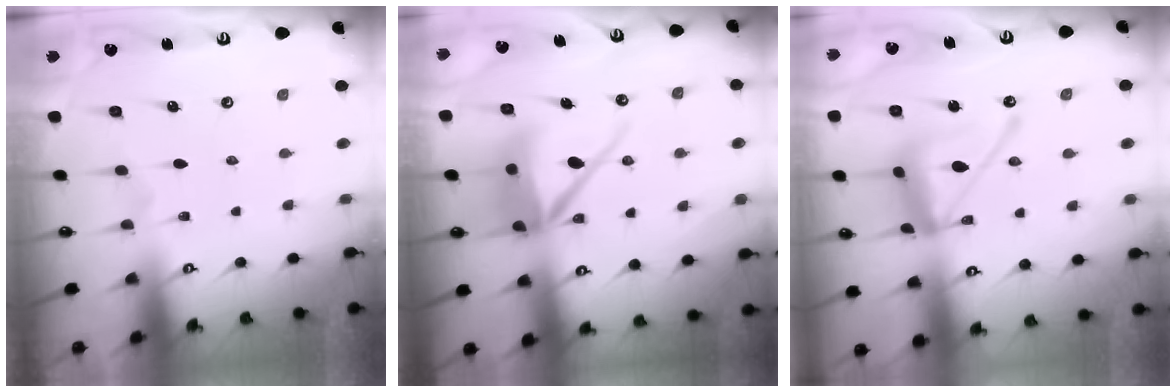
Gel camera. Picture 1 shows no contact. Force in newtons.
{"total": 12.4, "press": 12.3, "slide": 1.7}
{"total": 14.3, "press": 14.2, "slide": 1.3}